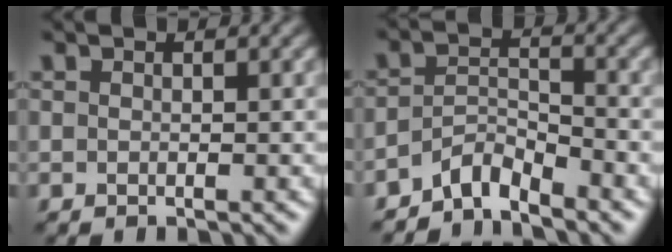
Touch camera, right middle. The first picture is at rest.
{"total": 3.2, "force": [-2.9, 0.8, 1.2], "torque": [-0.020, 0.007, -0.062]}